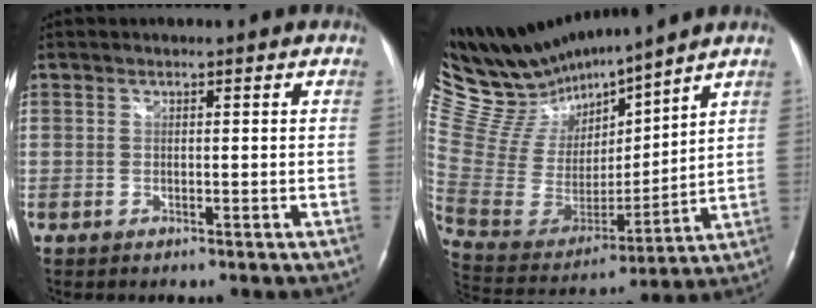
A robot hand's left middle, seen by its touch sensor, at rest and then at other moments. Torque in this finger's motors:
{"motor_torque": [-0.22, -0.81, -0.16, -0.07]}